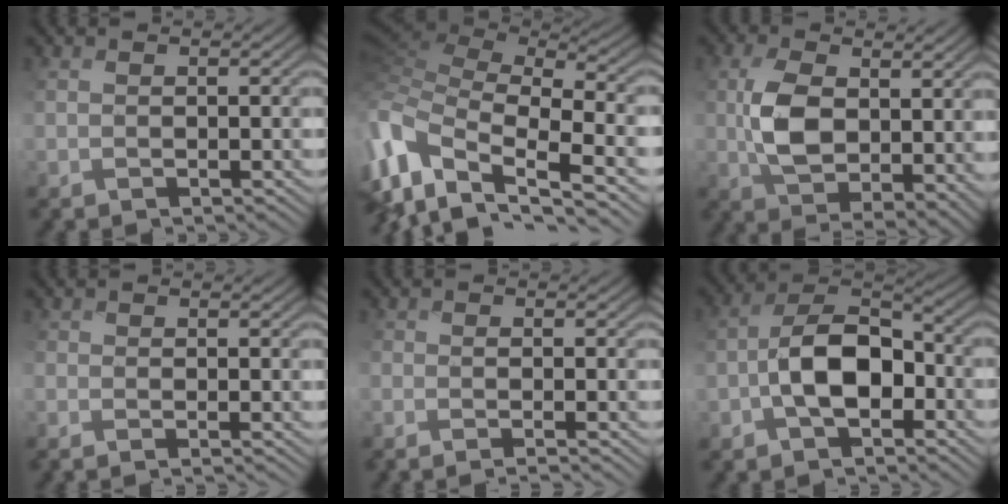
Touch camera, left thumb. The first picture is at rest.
{"total": 12.4, "force": [-4.3, 6.8, 9.5], "torque": [-0.277, -0.014, -0.065]}
{"total": 9.3, "force": [1.5, 5.3, 7.4], "torque": [-0.154, -0.001, 0.030]}
{"total": 2.1, "force": [-1.5, 0.6, 1.4], "torque": [-0.019, -0.007, -0.020]}
{"total": 3.2, "force": [-2.3, 0.7, 2.0], "torque": [-0.026, -0.005, -0.031]}
{"total": 7.4, "force": [-2.1, 4.1, 5.8], "torque": [-0.104, 0.021, -0.052]}